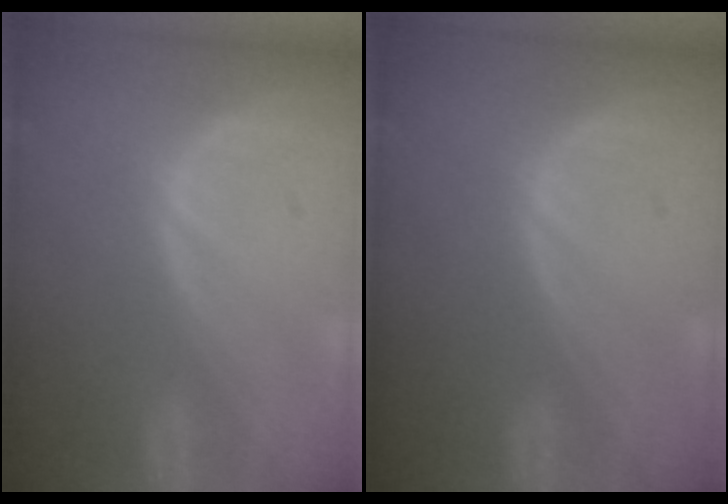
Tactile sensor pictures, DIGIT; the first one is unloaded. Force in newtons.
{"total": 0.0}